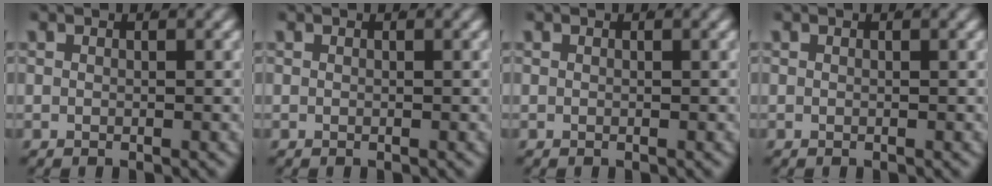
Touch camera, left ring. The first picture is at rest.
{"total": 0.0}
{"total": 0.0}
{"total": 0.0}